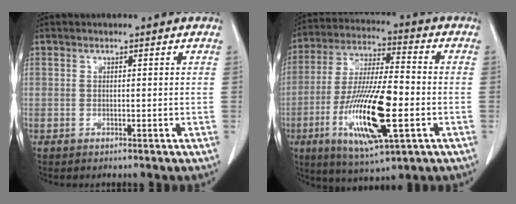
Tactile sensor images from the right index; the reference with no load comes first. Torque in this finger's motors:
{"motor_torque": [2.14, 0.00, 0.50, 0.21]}